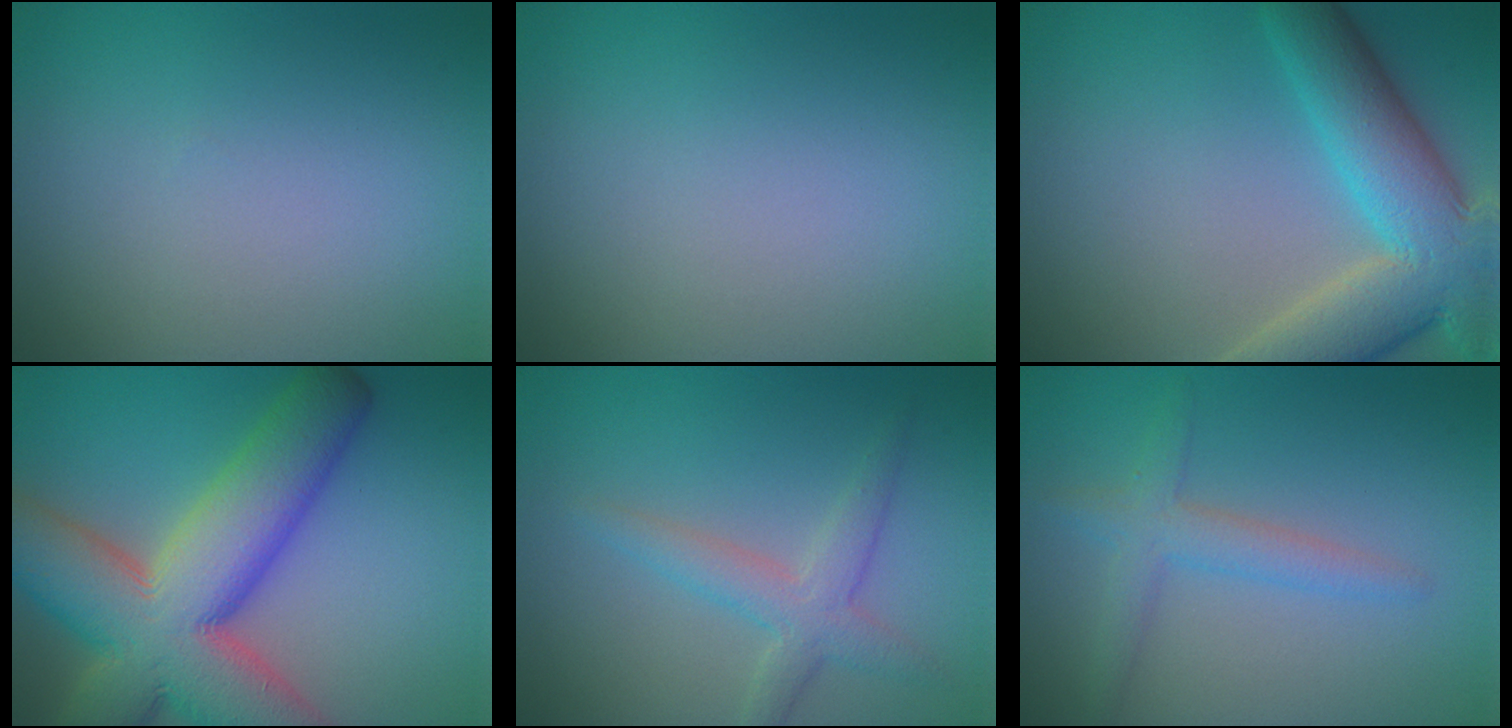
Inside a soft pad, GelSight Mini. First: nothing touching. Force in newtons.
{"total": 0.0}
{"total": 10.0, "press": 10.0, "slide": 0.7}
{"total": 14.8, "press": 14.8, "slide": 0.9}
{"total": 2.9, "press": 2.9, "slide": 0.1}
{"total": 2.6, "press": 2.6, "slide": 0.1}